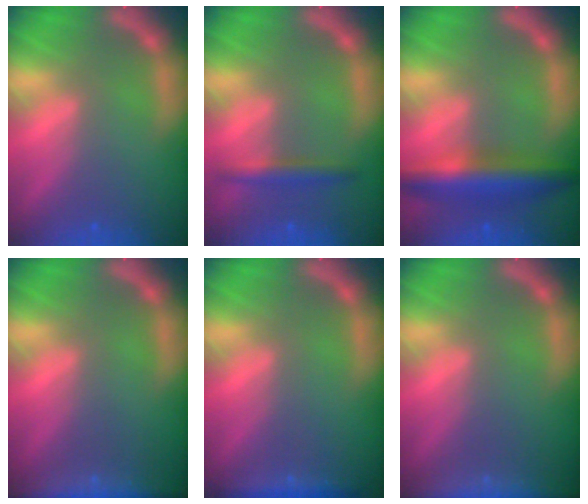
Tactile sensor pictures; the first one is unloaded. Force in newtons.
{"total": 2.4}
{"total": 6.5}
{"total": 7.0}
{"total": 2.4}
{"total": 7.9}